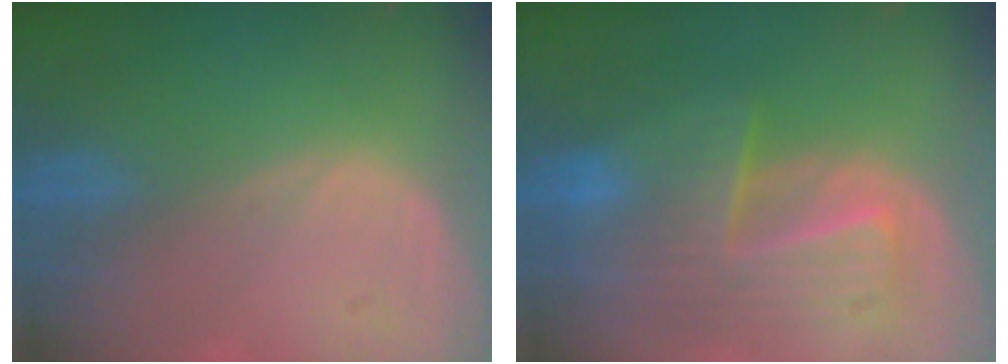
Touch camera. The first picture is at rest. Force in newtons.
{"total": 10.1, "press": 8.8, "slide": 5.0}